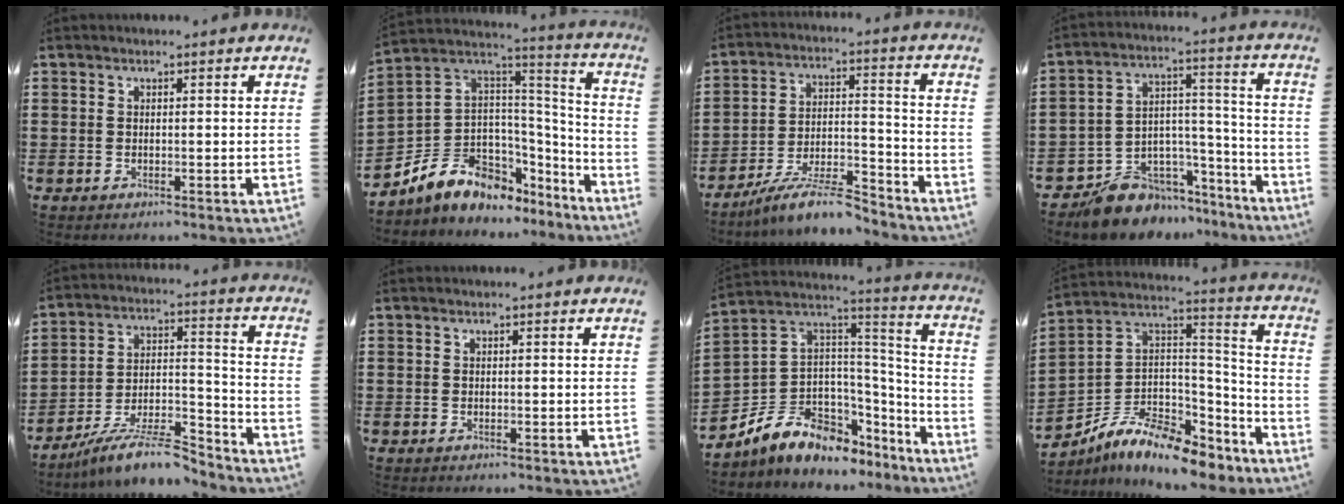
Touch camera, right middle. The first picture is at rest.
{"total": 7.7, "force": [-4.7, 5.9, 1.7], "torque": [-0.079, -0.015, -0.094]}
{"total": 9.5, "force": [-8.3, 1.1, 4.5], "torque": [-0.084, 0.015, -0.159]}
{"total": 8.4, "force": [-7.3, 4.1, 0.1], "torque": [-0.008, 0.024, -0.135]}
{"total": 10.6, "force": [-9.2, 1.3, 5.0], "torque": [-0.086, 0.023, -0.175]}
{"total": 0.0}
{"total": 8.2, "force": [-5.6, 5.4, 2.5], "torque": [-0.087, -0.007, -0.113]}
{"total": 8.6, "force": [-7.2, 2.6, 4.0], "torque": [-0.099, -0.002, -0.151]}